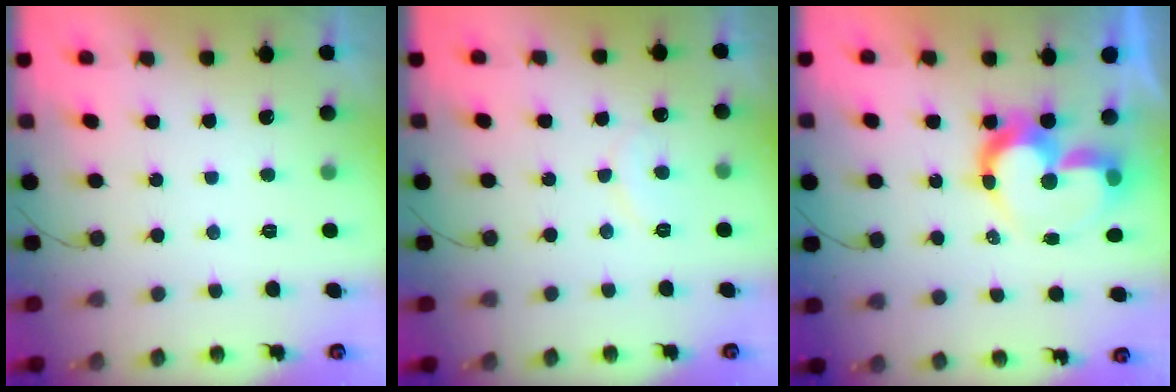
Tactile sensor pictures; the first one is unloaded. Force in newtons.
{"total": 6.8, "press": 6.8, "slide": 0.6}
{"total": 12.2, "press": 12.1, "slide": 1.0}